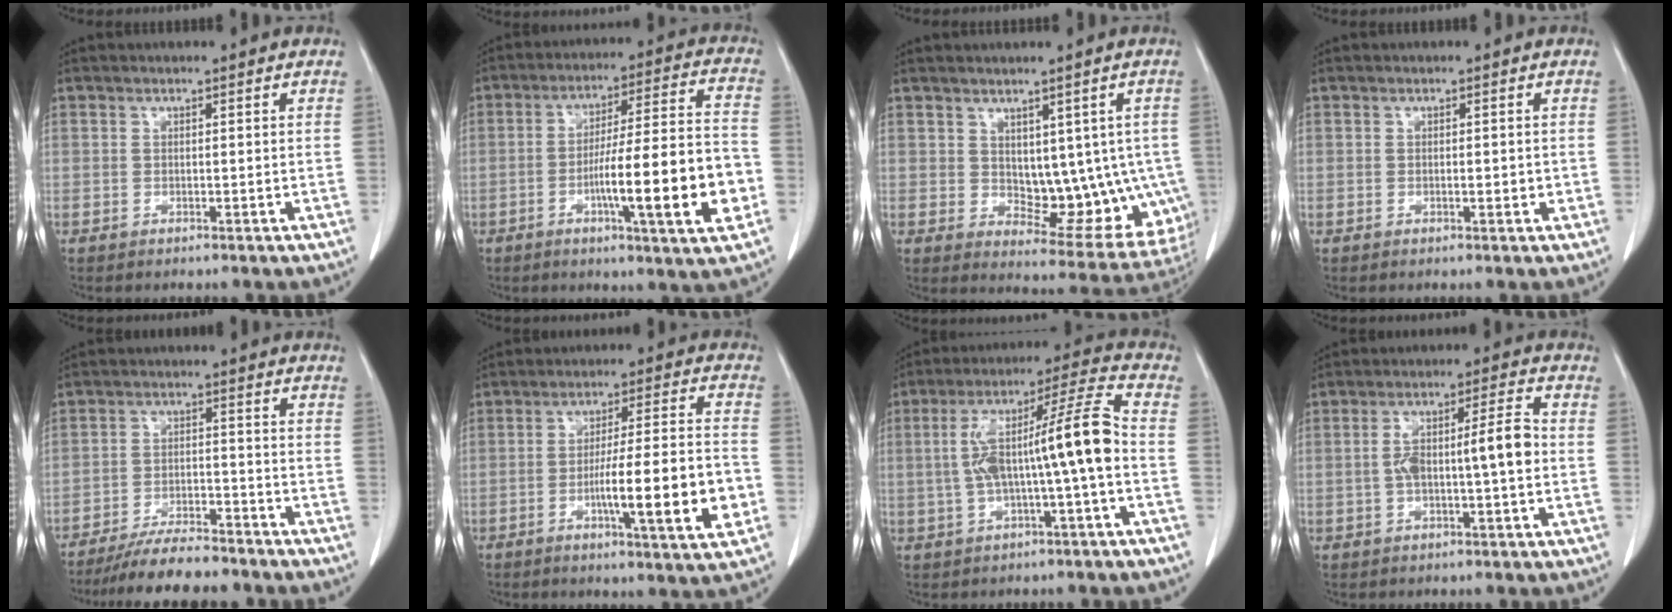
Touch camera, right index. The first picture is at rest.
{"total": 16.8, "force": [-4.7, 0.8, 16.1], "torque": [-0.245, 0.004, -0.071]}
{"total": 12.2, "force": [0.5, 7.0, 9.9], "torque": [-0.101, 0.004, 0.027]}
{"total": 1.4, "force": [-0.1, 0.5, 1.3], "torque": [-0.020, -0.001, 0.000]}
{"total": 10.6, "force": [-9.5, 1.9, 4.2], "torque": [-0.063, -0.007, -0.152]}
{"total": 14.1, "force": [-4.1, 0.5, 13.5], "torque": [-0.213, -0.002, -0.064]}
{"total": 13.7, "force": [-1.1, 0.6, 13.7], "torque": [-0.238, 0.036, -0.018]}
{"total": 8.3, "force": [-0.6, 1.2, 8.2], "torque": [-0.148, 0.025, -0.010]}